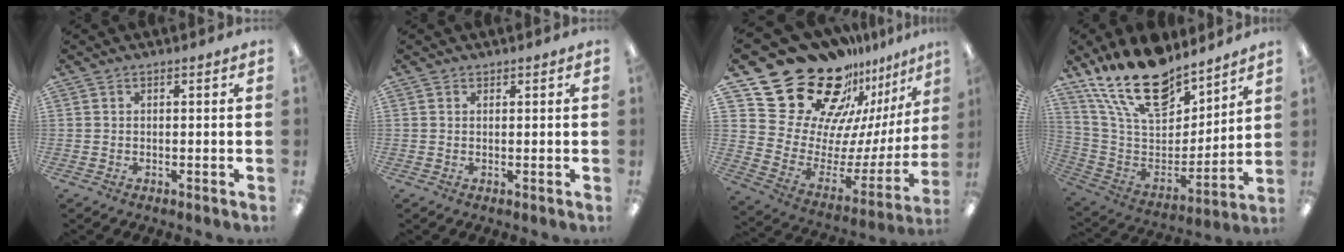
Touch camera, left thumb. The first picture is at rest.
{"total": 0.6, "force": [0.5, 0.3, -0.1], "torque": [0.000, 0.000, 0.009]}
{"total": 27.0, "force": [18.9, 15.4, 11.5], "torque": [-0.172, -0.161, 0.371]}
{"total": 22.7, "force": [16.8, 10.5, 11.2], "torque": [-0.214, -0.100, 0.302]}